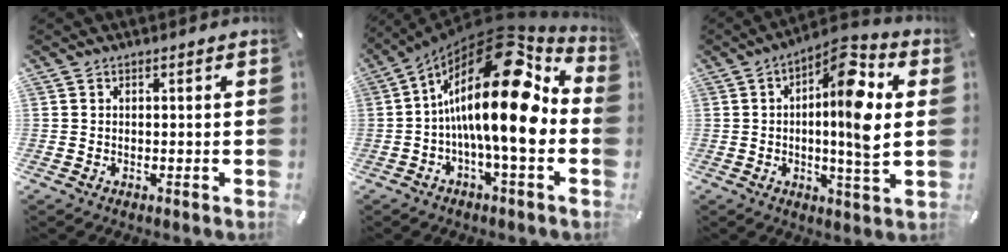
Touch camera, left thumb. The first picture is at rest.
{"total": 24.5, "force": [2.5, 8.5, 22.9], "torque": [-0.390, -0.048, 0.035]}
{"total": 13.8, "force": [2.8, 3.5, 13.1], "torque": [-0.188, -0.016, 0.040]}